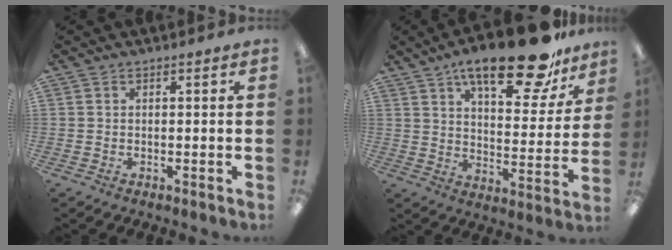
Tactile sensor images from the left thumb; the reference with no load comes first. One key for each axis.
{"total": 21.4, "fx": 15.3, "fy": 7.0, "fz": 13.2, "tx": -0.196, "ty": -0.091, "tz": 0.249}